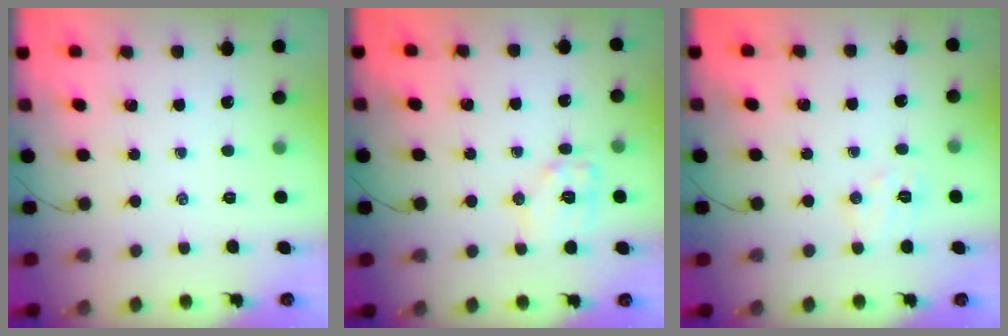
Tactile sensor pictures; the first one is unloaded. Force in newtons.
{"total": 9.3, "press": 9.3, "slide": 0.1}
{"total": 6.0, "press": 5.9, "slide": 1.0}